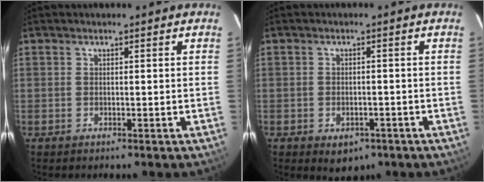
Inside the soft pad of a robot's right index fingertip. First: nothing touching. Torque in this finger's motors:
{"motor_torque": [0.61, -0.66, 0.08, -0.01]}